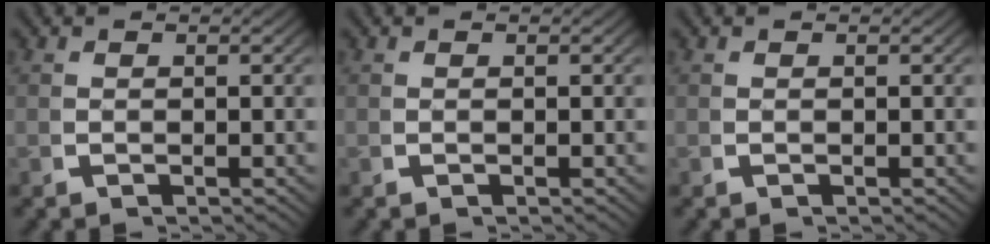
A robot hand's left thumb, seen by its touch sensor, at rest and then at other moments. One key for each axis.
{"total": 0.0}
{"total": 0.0}